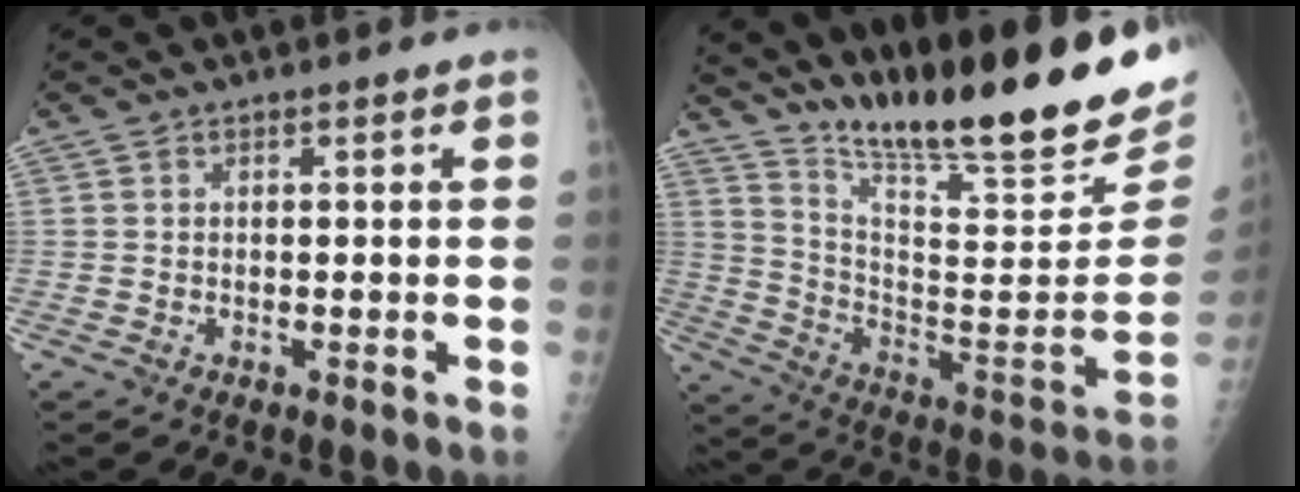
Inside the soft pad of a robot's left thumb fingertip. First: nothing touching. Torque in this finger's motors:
{"motor_torque": [0.51, -0.08, 1.37, -1.40, 0.06]}